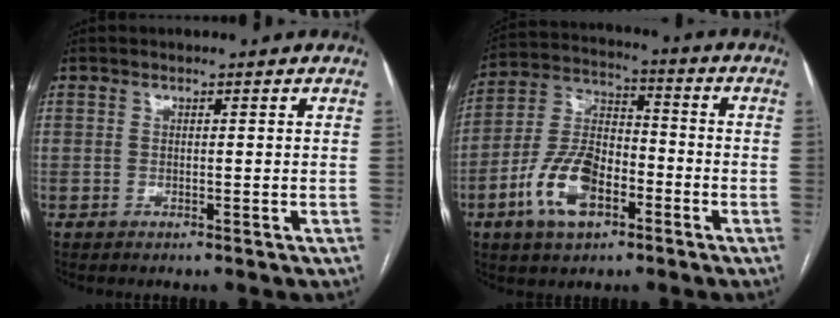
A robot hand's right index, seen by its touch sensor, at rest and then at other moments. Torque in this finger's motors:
{"motor_torque": [1.19, -0.95, 0.27, 0.16]}